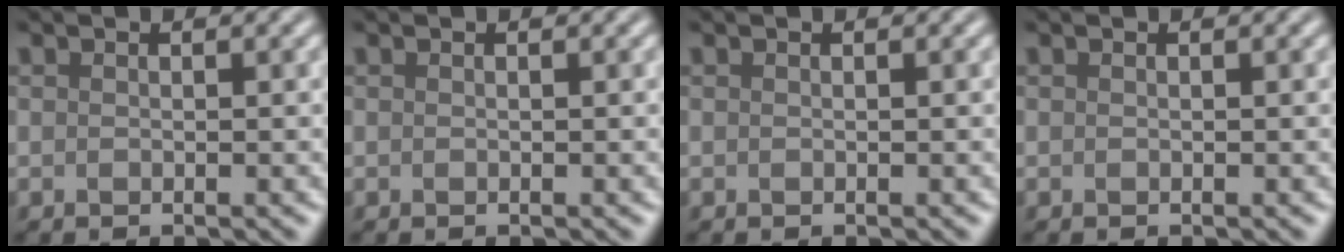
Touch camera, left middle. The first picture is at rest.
{"total": 0.0}
{"total": 0.0}
{"total": 0.0}